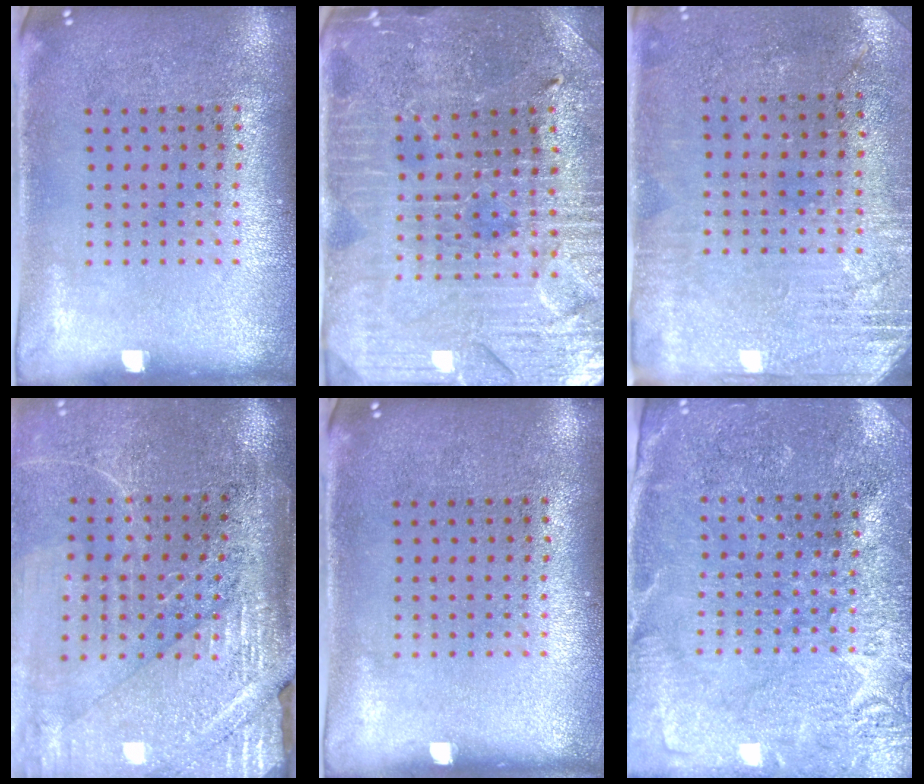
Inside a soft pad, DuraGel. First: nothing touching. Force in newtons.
{"total": 3.4, "press": 3.3, "slide": 0.6}
{"total": 2.8, "press": 2.5, "slide": 1.4}
{"total": 3.8, "press": 3.4, "slide": 1.6}
{"total": 0.0}
{"total": 3.1, "press": 3.1, "slide": 0.4}